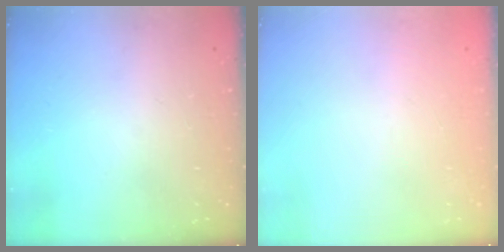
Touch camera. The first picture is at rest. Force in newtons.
{"total": 2.7, "press": 2.6, "slide": 0.8}